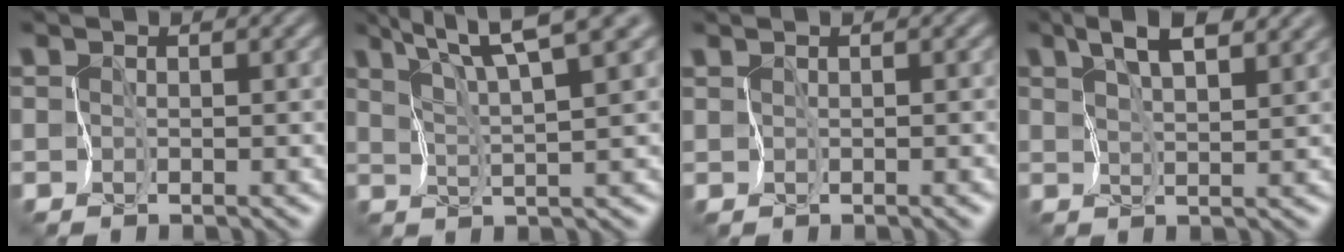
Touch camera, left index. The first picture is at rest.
{"total": 6.6, "force": [4.6, 0.9, 4.7], "torque": [-0.077, 0.013, 0.070]}
{"total": 1.7, "force": [0.7, 0.6, 1.4], "torque": [-0.019, 0.007, 0.013]}
{"total": 4.5, "force": [3.0, 1.3, 3.1], "torque": [-0.058, 0.007, 0.050]}